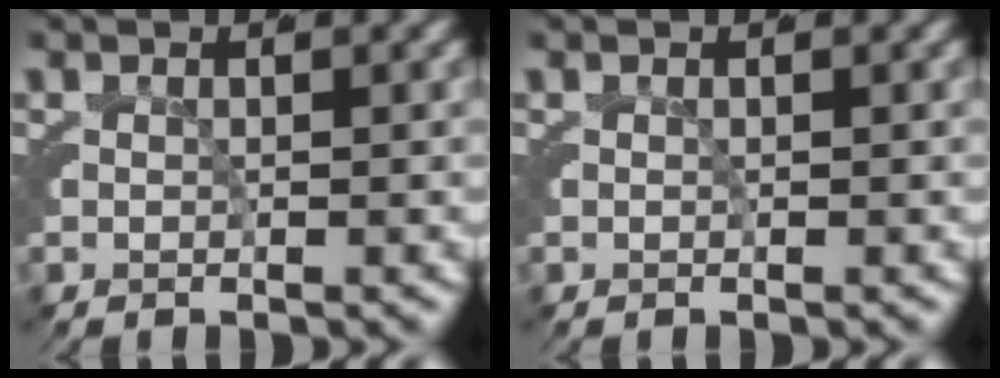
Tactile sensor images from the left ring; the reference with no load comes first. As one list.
[{"total": 0.0}]